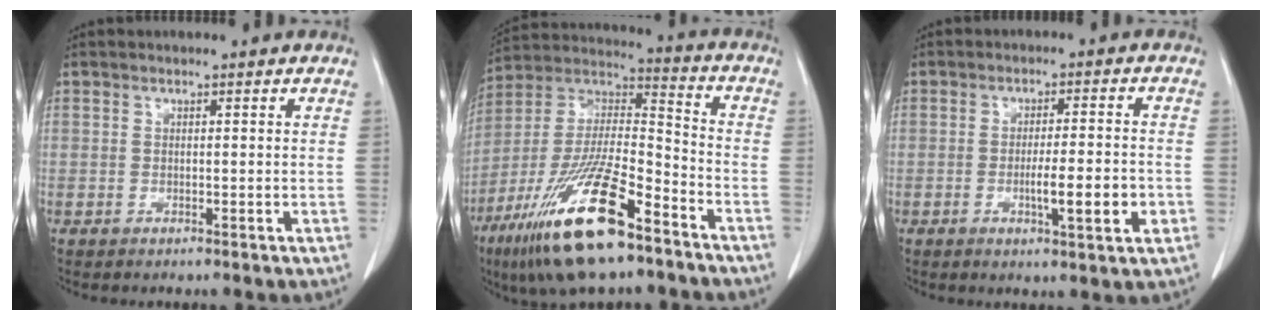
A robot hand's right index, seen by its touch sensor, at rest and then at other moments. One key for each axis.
{"total": 20.9, "fx": -12.6, "fy": 4.2, "fz": 16.1, "tx": -0.332, "ty": -0.028, "tz": -0.229}
{"total": 7.1, "fx": -2.0, "fy": 0.7, "fz": 6.7, "tx": -0.104, "ty": -0.005, "tz": -0.029}